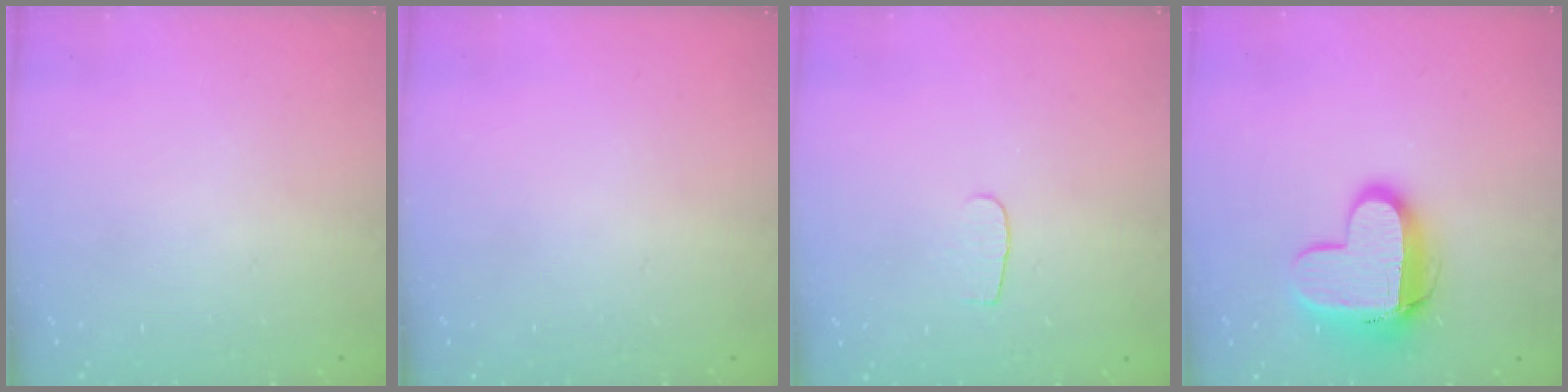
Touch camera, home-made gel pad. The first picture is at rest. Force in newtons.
{"total": 0.0}
{"total": 3.2, "press": 3.2, "slide": 0.3}
{"total": 12.1, "press": 12.0, "slide": 1.2}